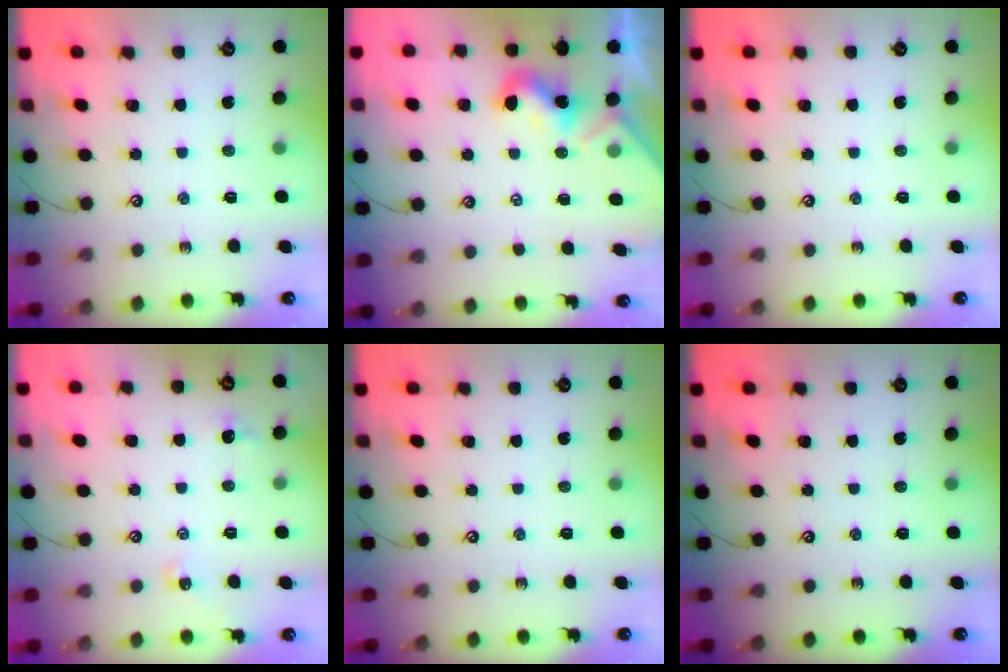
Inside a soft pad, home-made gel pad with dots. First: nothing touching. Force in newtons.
{"total": 1.9, "press": 1.9, "slide": 0.4}
{"total": 0.0}
{"total": 2.4, "press": 2.4, "slide": 0.5}
{"total": 0.0}
{"total": 0.0}